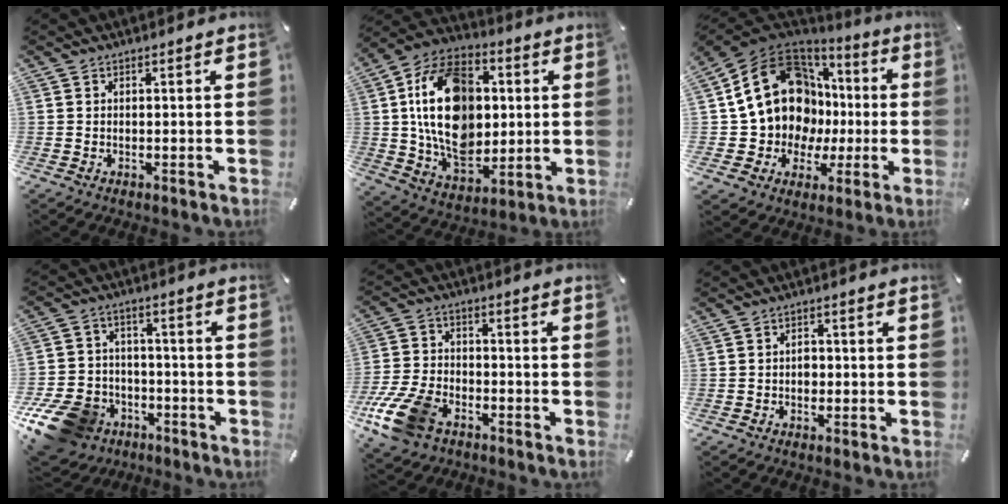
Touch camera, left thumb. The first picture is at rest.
{"total": 22.0, "force": [2.0, 16.1, 14.8], "torque": [-0.284, -0.003, 0.038]}
{"total": 20.8, "force": [4.9, 17.1, 10.6], "torque": [-0.206, -0.027, 0.113]}
{"total": 14.2, "force": [-8.0, 10.2, 5.8], "torque": [-0.111, 0.057, -0.134]}
{"total": 12.8, "force": [-7.0, 7.9, 7.2], "torque": [-0.157, 0.035, -0.131]}
{"total": 2.0, "force": [-0.4, 1.6, 1.2], "torque": [-0.024, 0.005, -0.009]}